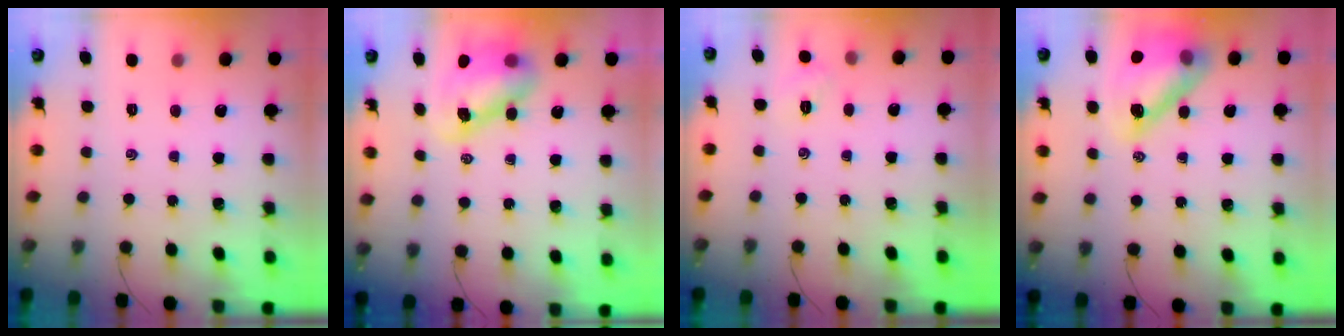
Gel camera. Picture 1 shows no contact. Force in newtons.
{"total": 8.9, "press": 8.7, "slide": 1.8}
{"total": 2.4, "press": 2.3, "slide": 0.7}
{"total": 15.6, "press": 14.9, "slide": 4.6}